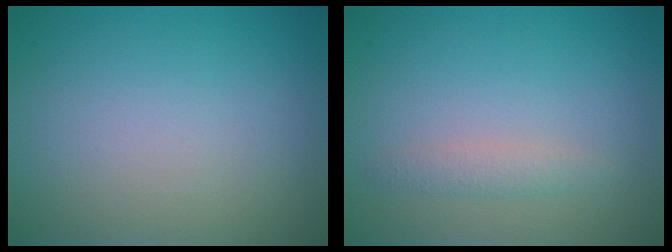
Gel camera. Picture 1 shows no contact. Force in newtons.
{"total": 1.3, "press": 1.3, "slide": 0.0}